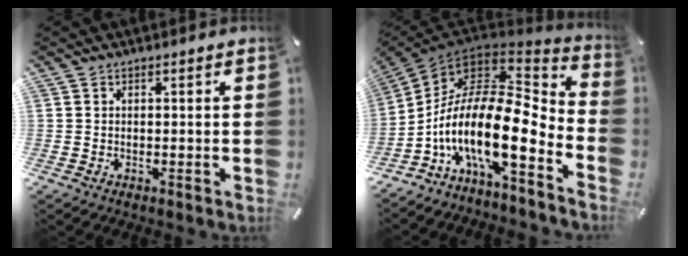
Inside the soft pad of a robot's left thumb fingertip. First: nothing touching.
{"total": 20.2, "force": [-5.2, 8.6, 17.5], "torque": [-0.361, -0.036, -0.103]}